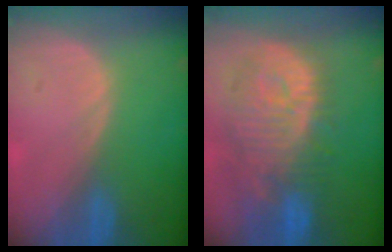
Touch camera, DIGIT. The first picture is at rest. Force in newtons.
{"total": 12.4, "press": 11.0, "slide": 5.7}